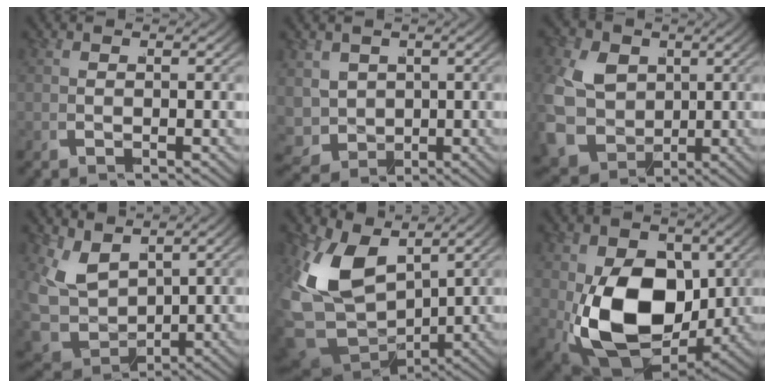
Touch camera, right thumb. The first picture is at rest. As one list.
[{"total": 5.2, "force": [-0.3, 4.5, 2.6], "torque": [-0.079, -0.048, 0.013]}, {"total": 13.3, "force": [-1.3, 11.3, 6.8], "torque": [-0.199, -0.071, -0.005]}, {"total": 7.4, "force": [1.0, 5.6, 4.8], "torque": [-0.137, -0.036, 0.035]}, {"total": 13.0, "force": [0.3, 8.8, 9.5], "torque": [-0.241, -0.052, 0.028]}, {"total": 14.6, "force": [-1.8, 9.7, 10.7], "torque": [-0.229, -0.068, 0.001]}]